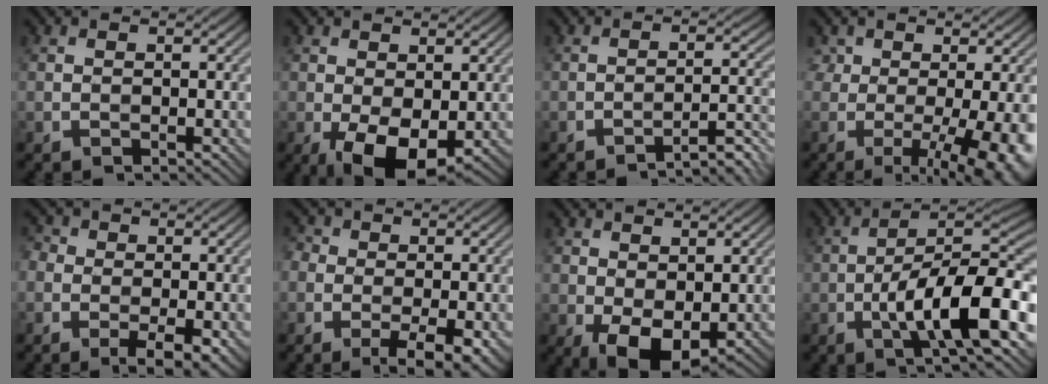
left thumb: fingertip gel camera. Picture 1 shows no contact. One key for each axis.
{"total": 7.1, "fx": -1.8, "fy": 3.9, "fz": 5.7, "tx": -0.117, "ty": -0.013, "tz": -0.027}
{"total": 4.7, "fx": -3.8, "fy": 0.5, "fz": 2.7, "tx": -0.039, "ty": 0.020, "tz": -0.058}
{"total": 10.9, "fx": -1.3, "fy": 5.0, "fz": 9.6, "tx": -0.137, "ty": -0.002, "tz": -0.004}
{"total": 6.9, "fx": -2.6, "fy": 4.1, "fz": 4.9, "tx": -0.085, "ty": -0.003, "tz": -0.045}
{"total": 8.0, "fx": -3.1, "fy": 4.5, "fz": 5.8, "tx": -0.095, "ty": -0.002, "tz": -0.049}
{"total": 6.2, "fx": -0.8, "fy": 3.7, "fz": 4.9, "tx": -0.104, "ty": -0.012, "tz": -0.013}
{"total": 15.1, "fx": -5.4, "fy": 5.2, "fz": 13.1, "tx": -0.199, "ty": 0.005, "tz": -0.096}